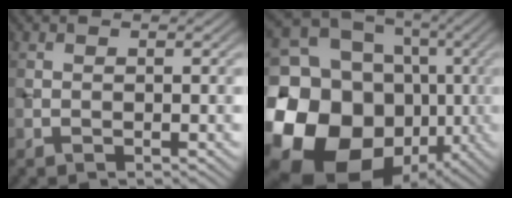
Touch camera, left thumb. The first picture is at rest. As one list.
[{"total": 23.4, "force": [-5.3, 20.4, 10.1], "torque": [-0.236, -0.031, -0.118]}]